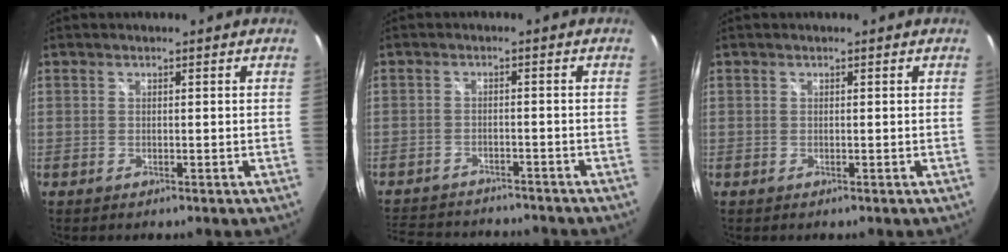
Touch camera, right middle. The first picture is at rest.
{"total": 13.5, "force": [-11.9, 4.5, 4.7], "torque": [-0.116, -0.002, -0.175]}
{"total": 0.0}